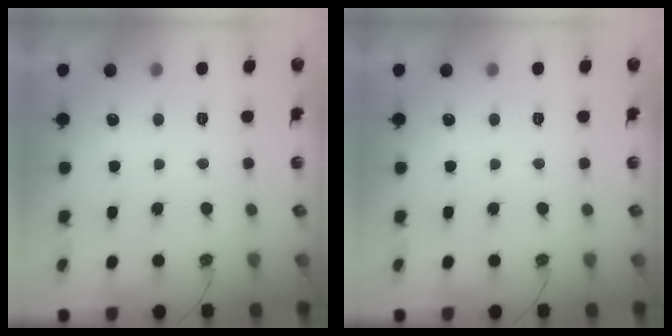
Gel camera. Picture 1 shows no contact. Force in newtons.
{"total": 0.0}